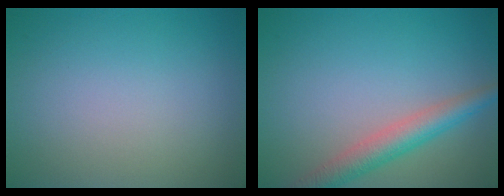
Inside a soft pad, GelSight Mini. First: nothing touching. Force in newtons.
{"total": 3.8, "press": 3.8, "slide": 0.1}